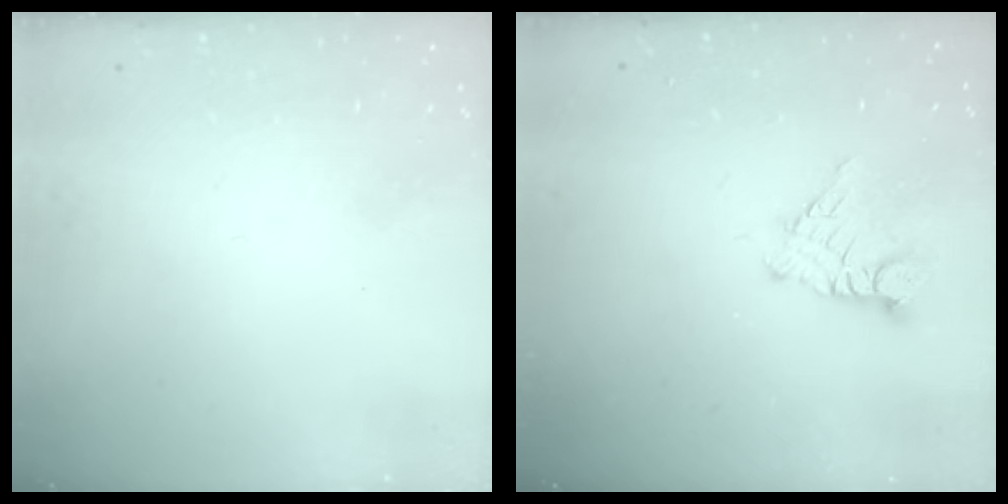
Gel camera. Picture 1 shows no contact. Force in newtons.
{"total": 6.7, "press": 6.7, "slide": 0.6}